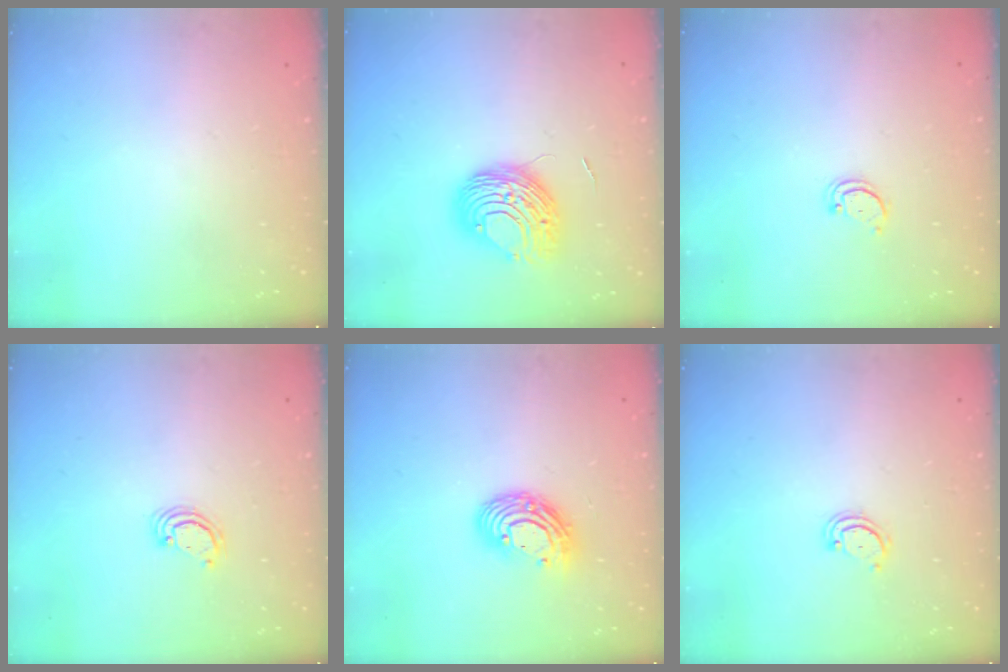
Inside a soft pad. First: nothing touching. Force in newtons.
{"total": 9.5, "press": 9.5, "slide": 0.7}
{"total": 1.9, "press": 1.9, "slide": 0.2}
{"total": 2.3, "press": 2.3, "slide": 0.3}
{"total": 11.4, "press": 11.4, "slide": 0.8}
{"total": 2.6, "press": 2.6, "slide": 0.3}